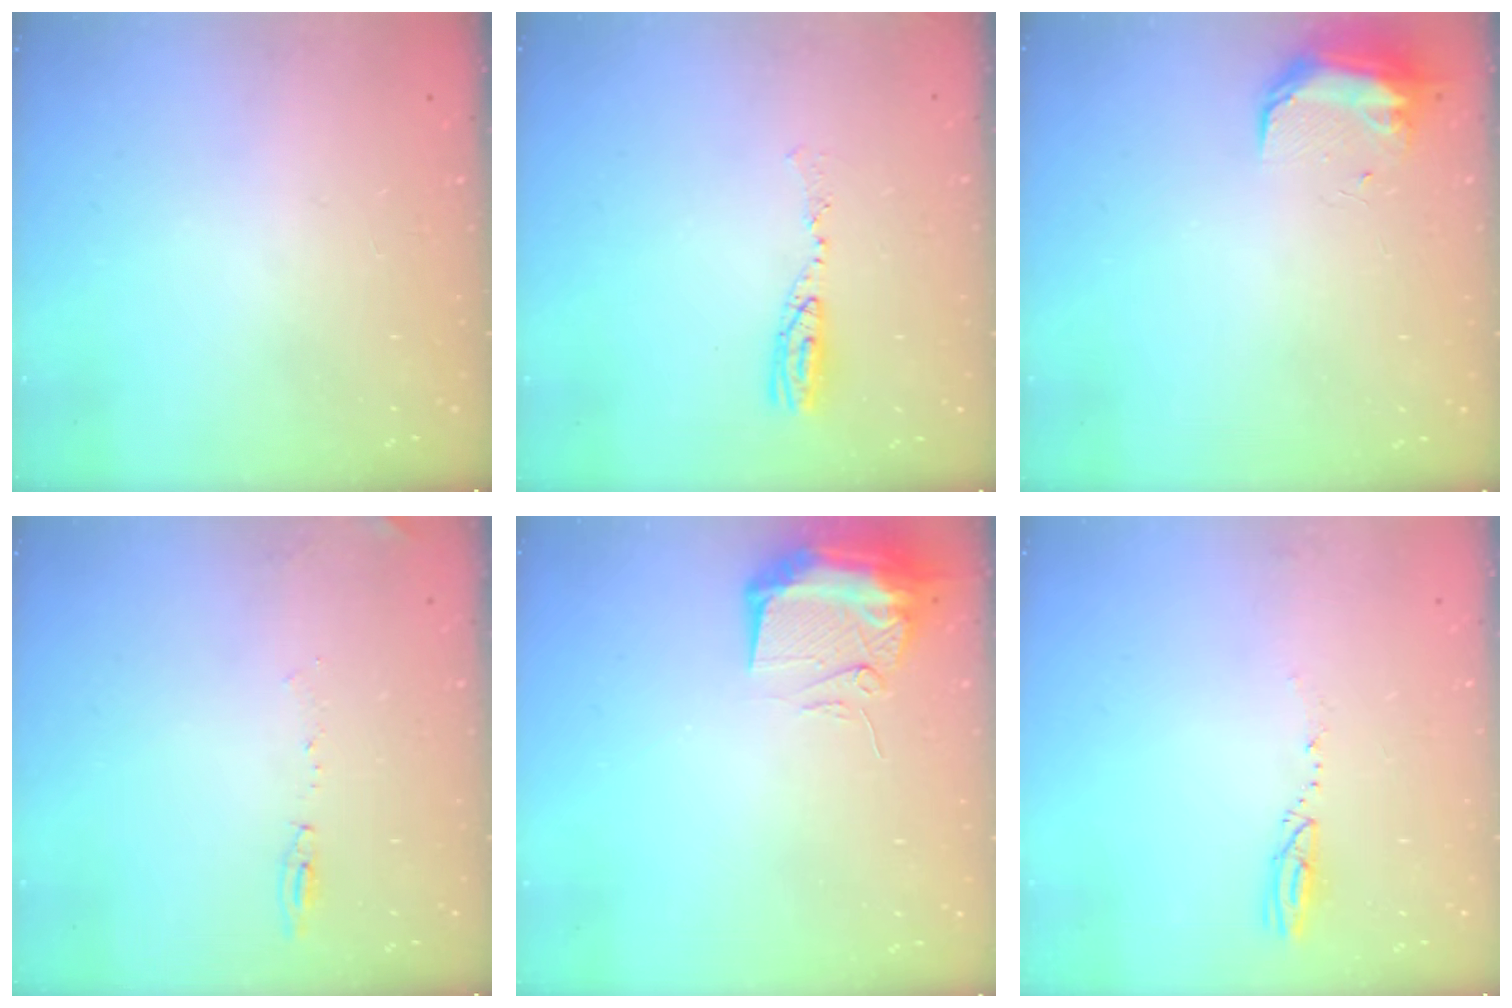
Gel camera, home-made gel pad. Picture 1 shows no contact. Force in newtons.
{"total": 7.4, "press": 7.3, "slide": 1.5}
{"total": 9.2, "press": 9.2, "slide": 0.7}
{"total": 6.3, "press": 5.7, "slide": 2.6}
{"total": 11.0, "press": 11.0, "slide": 1.2}
{"total": 2.9, "press": 2.9, "slide": 0.4}